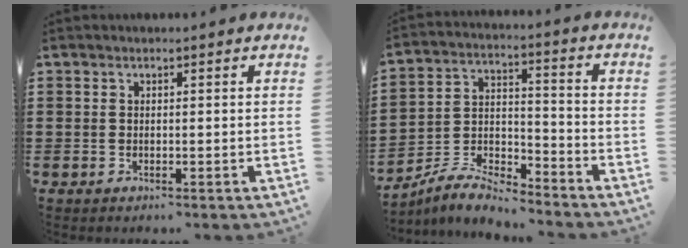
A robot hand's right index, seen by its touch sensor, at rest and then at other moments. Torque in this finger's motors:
{"motor_torque": [2.14, 0.00, -0.67, -0.21]}